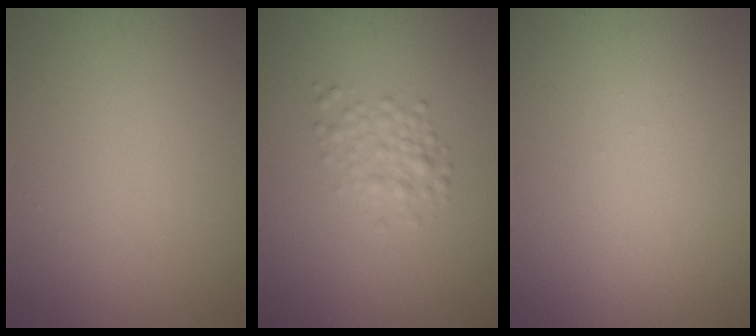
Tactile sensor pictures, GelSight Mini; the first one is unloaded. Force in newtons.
{"total": 1.9, "press": 1.9, "slide": 0.0}
{"total": 0.0}